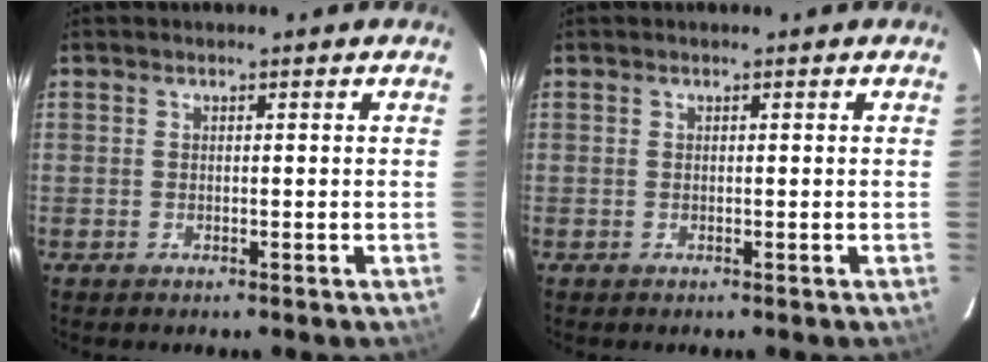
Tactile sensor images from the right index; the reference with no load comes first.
{"total": 0.0}